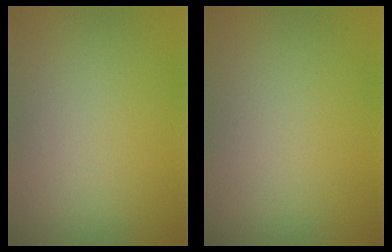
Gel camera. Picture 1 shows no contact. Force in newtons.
{"total": 0.0}